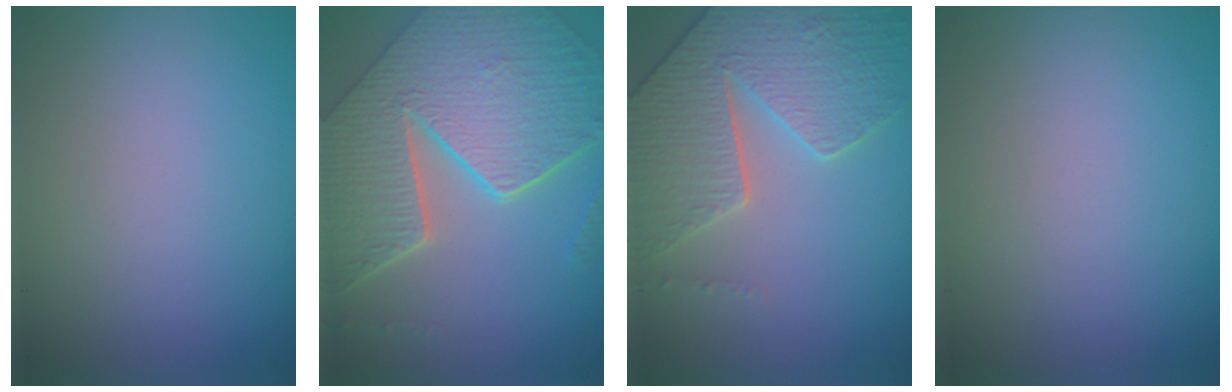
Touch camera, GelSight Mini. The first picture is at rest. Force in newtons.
{"total": 9.6, "press": 7.1, "slide": 6.5}
{"total": 6.4, "press": 5.5, "slide": 3.2}
{"total": 0.0}